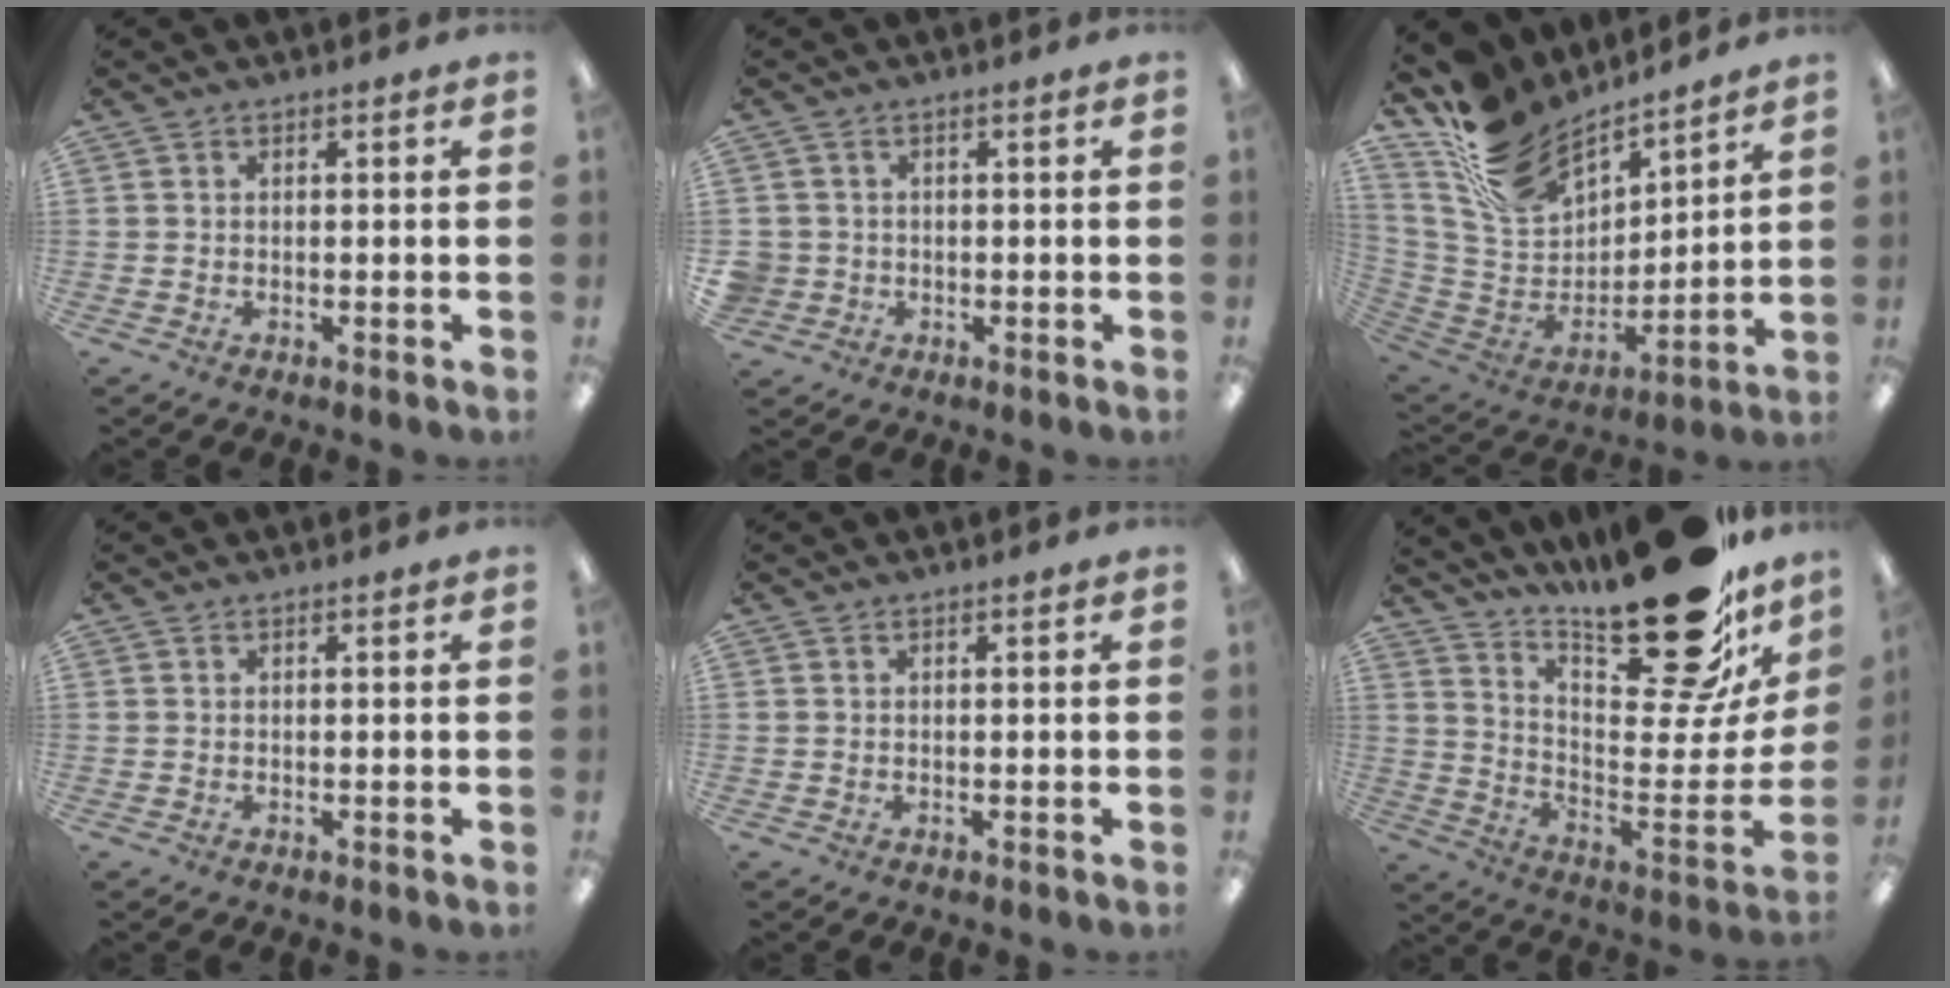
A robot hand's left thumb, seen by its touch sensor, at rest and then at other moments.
{"total": 2.9, "force": [-0.1, 2.8, 0.2], "torque": [-0.009, 0.005, -0.003]}
{"total": 19.5, "force": [14.5, 10.4, 7.8], "torque": [-0.159, -0.096, 0.273]}
{"total": 0.0}
{"total": 0.0}
{"total": 27.5, "force": [20.8, 7.6, 16.3], "torque": [-0.206, -0.154, 0.336]}